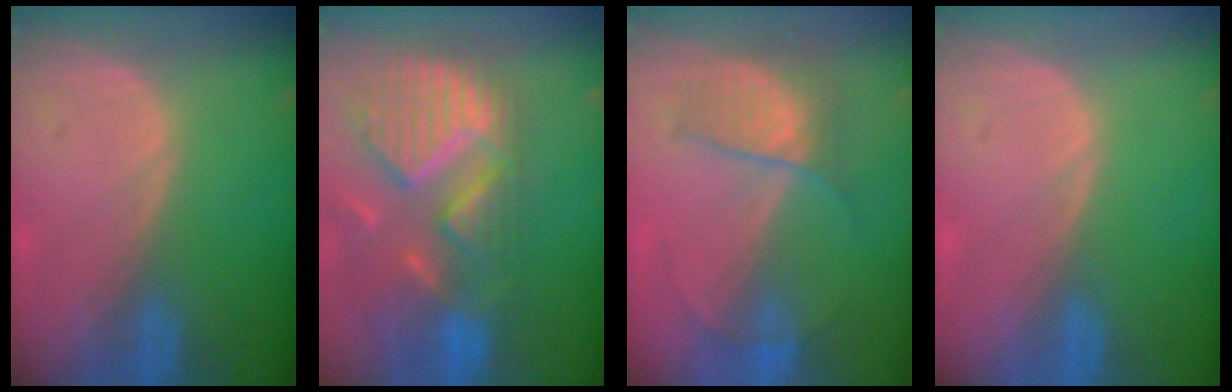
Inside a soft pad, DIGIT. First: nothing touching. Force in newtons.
{"total": 13.0, "press": 11.0, "slide": 7.0}
{"total": 5.8, "press": 5.5, "slide": 2.1}
{"total": 0.0}